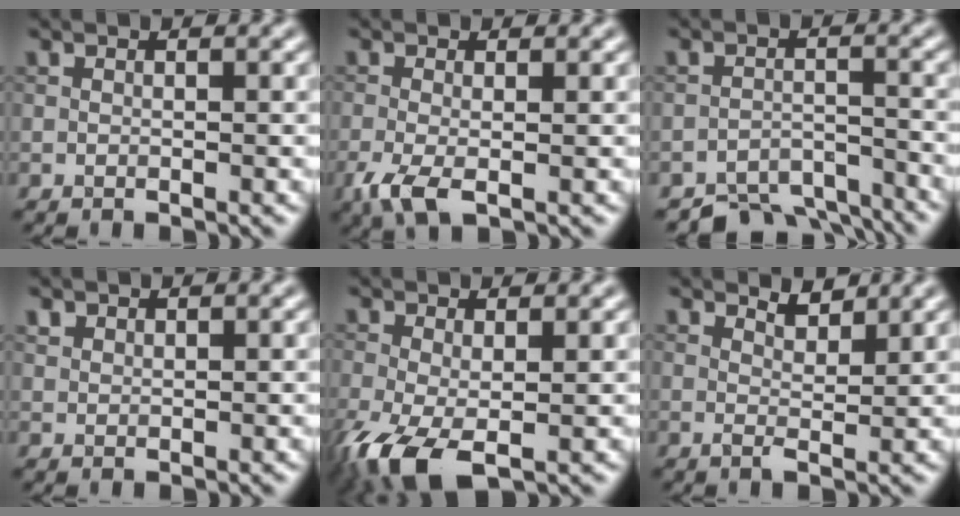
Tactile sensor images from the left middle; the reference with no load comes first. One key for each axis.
{"total": 3.0, "fx": -1.1, "fy": 1.2, "fz": 2.5, "tx": -0.064, "ty": -0.009, "tz": -0.025}
{"total": 5.6, "fx": -5.2, "fy": 1.7, "fz": 1.2, "tx": -0.017, "ty": -0.016, "tz": -0.083}
{"total": 1.0, "fx": 0.8, "fy": 0.6, "fz": 0.1, "tx": -0.003, "ty": 0.001, "tz": 0.018}
{"total": 6.2, "fx": -2.4, "fy": 3.1, "fz": 4.8, "tx": -0.122, "ty": -0.019, "tz": -0.046}
{"total": 1.7, "fx": 1.4, "fy": 0.2, "fz": 0.8, "tx": -0.017, "ty": -0.008, "tz": 0.025}